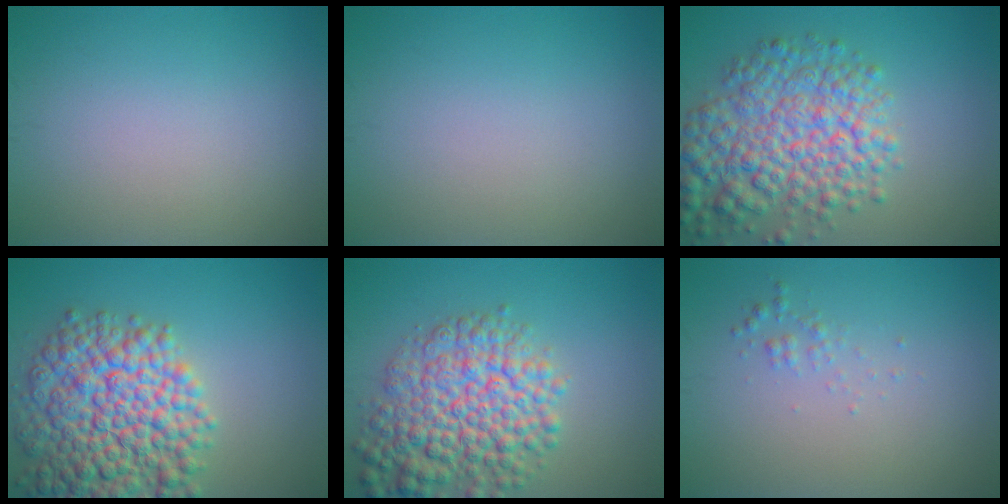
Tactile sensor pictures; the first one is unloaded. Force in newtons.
{"total": 0.0}
{"total": 8.3, "press": 8.3, "slide": 0.3}
{"total": 11.1, "press": 11.0, "slide": 0.4}
{"total": 8.4, "press": 8.4, "slide": 0.3}
{"total": 0.9, "press": 0.9, "slide": 0.0}